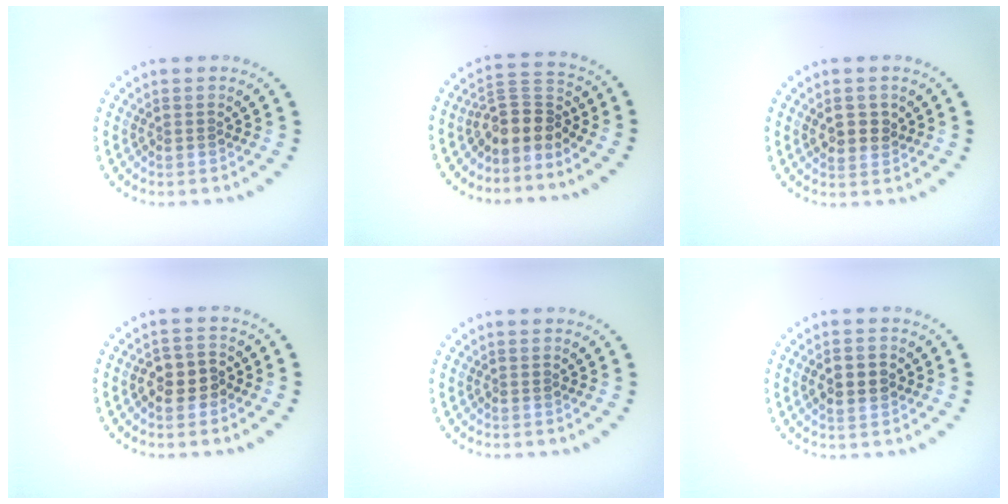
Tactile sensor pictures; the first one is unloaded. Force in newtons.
{"total": 3.6, "press": 2.6, "slide": 2.6}
{"total": 1.7, "press": 1.6, "slide": 0.5}
{"total": 2.6, "press": 2.4, "slide": 1.0}
{"total": 0.0}
{"total": 2.4, "press": 2.4, "slide": 0.1}